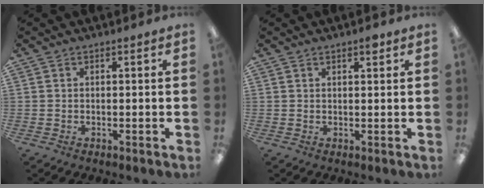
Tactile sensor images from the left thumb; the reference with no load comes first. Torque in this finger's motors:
{"motor_torque": [-0.30, 0.29, -0.01, -0.10, 0.00]}